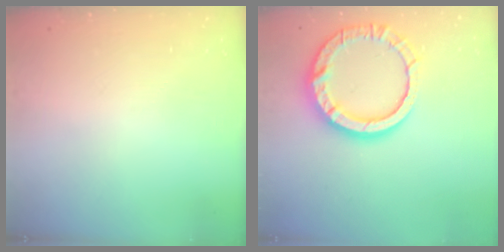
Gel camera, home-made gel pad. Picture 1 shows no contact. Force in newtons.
{"total": 14.5, "press": 14.5, "slide": 1.1}